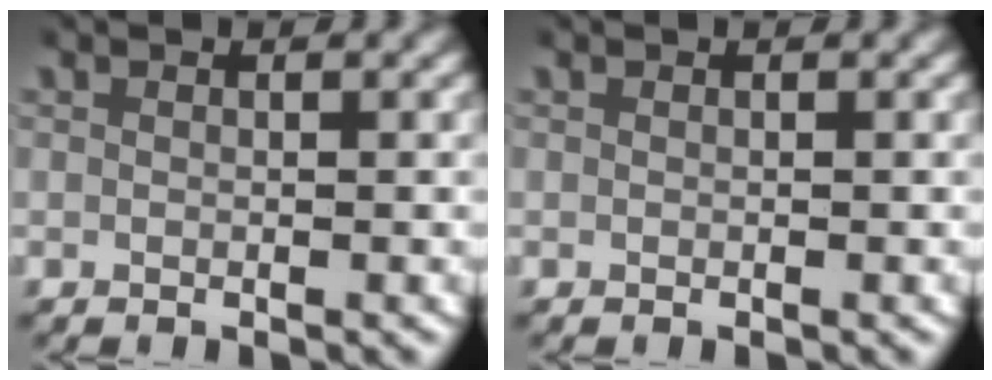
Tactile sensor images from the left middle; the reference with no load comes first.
{"total": 0.0}